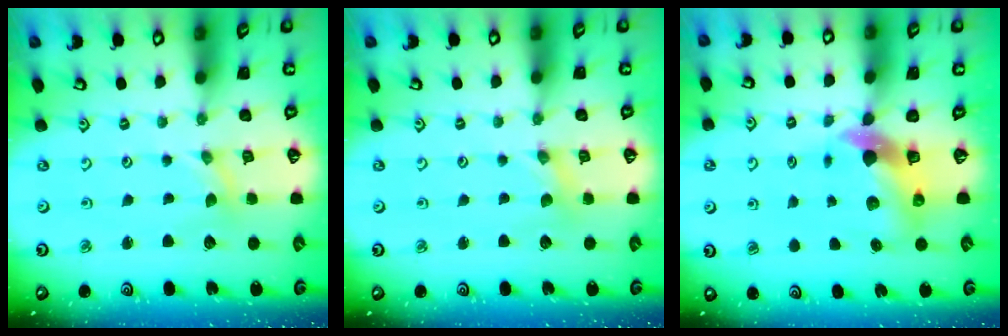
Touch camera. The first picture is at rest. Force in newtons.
{"total": 0.7, "press": 0.7, "slide": 0.2}
{"total": 7.0, "press": 6.9, "slide": 1.2}